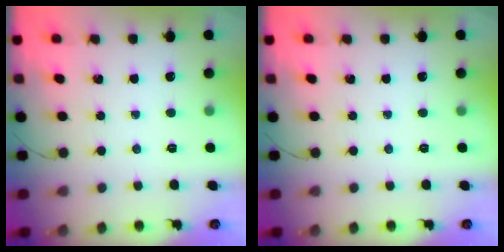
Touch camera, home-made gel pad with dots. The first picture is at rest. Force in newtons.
{"total": 0.0}